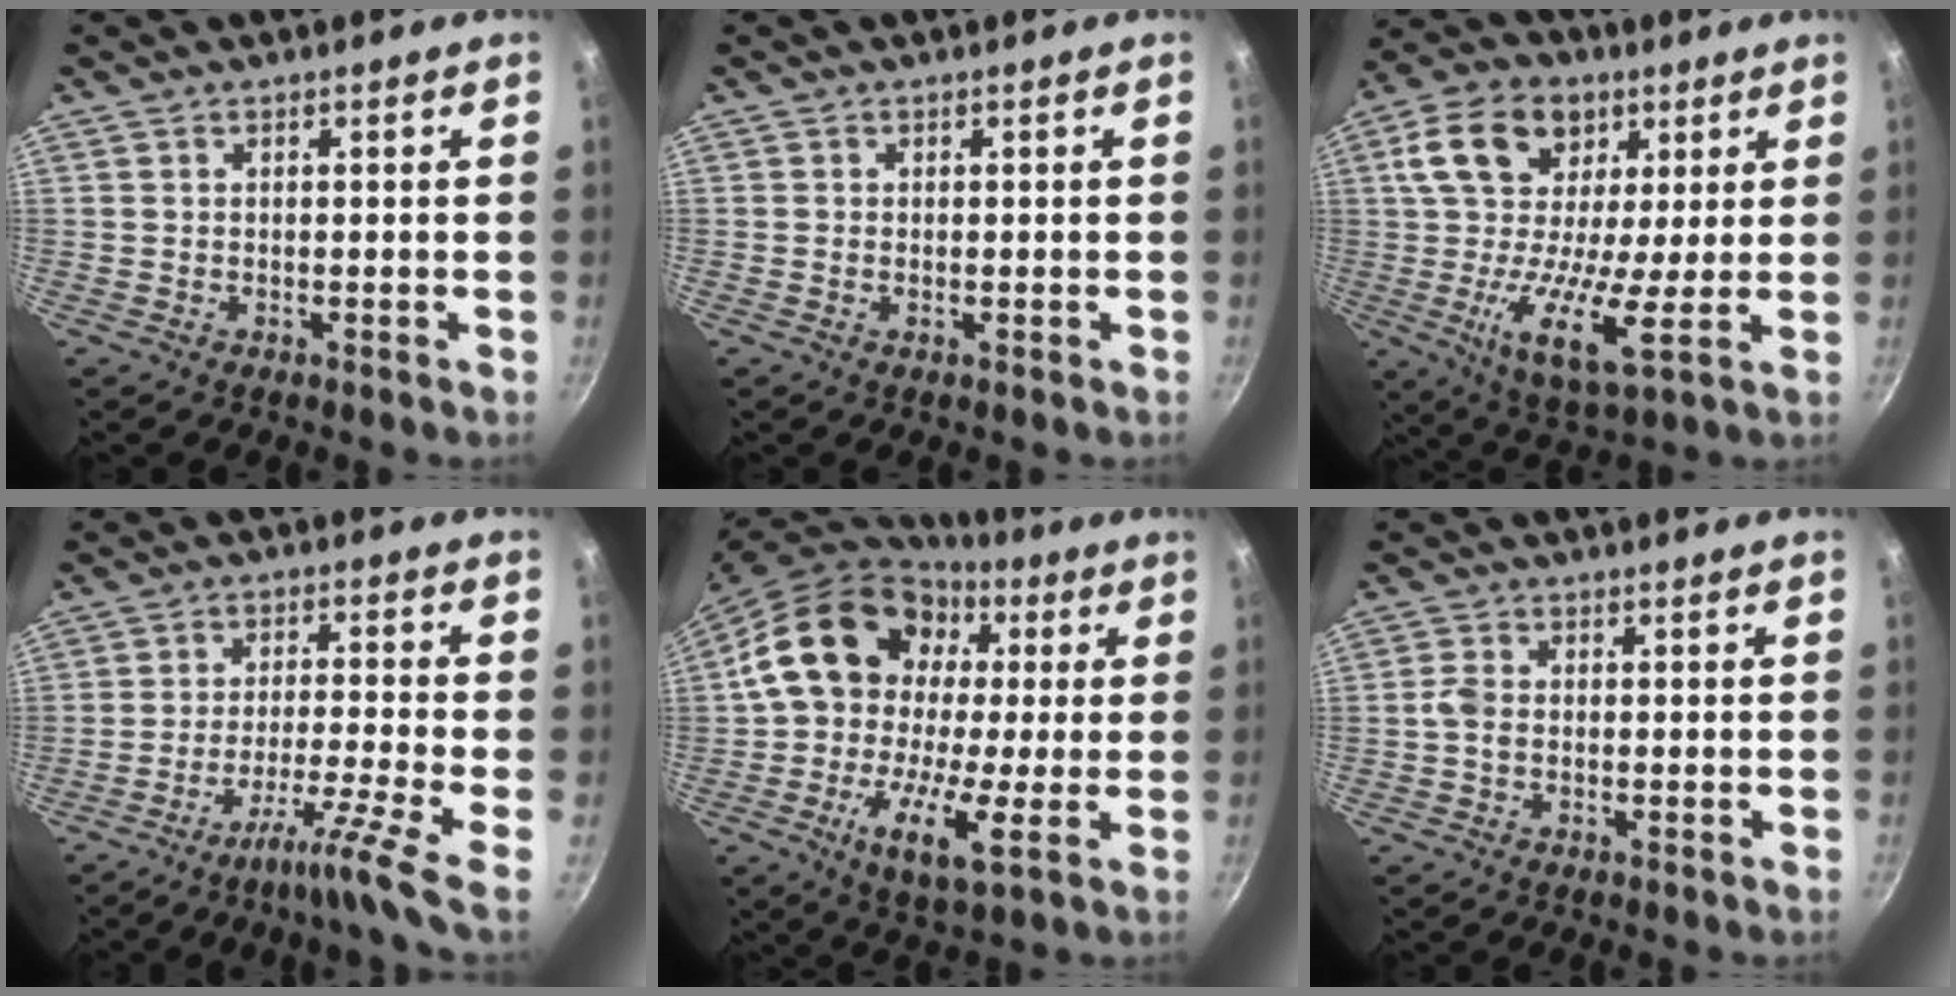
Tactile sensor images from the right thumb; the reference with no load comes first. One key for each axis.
{"total": 0.5, "fx": -0.1, "fy": 0.3, "fz": 0.4, "tx": -0.008, "ty": 0.000, "tz": -0.002}
{"total": 17.4, "fx": 3.8, "fy": 10.4, "fz": 13.5, "tx": -0.224, "ty": -0.009, "tz": 0.045}
{"total": 10.5, "fx": -6.2, "fy": -0.8, "fz": 8.5, "tx": -0.144, "ty": 0.027, "tz": -0.111}
{"total": 21.6, "fx": 2.1, "fy": 13.9, "fz": 16.4, "tx": -0.274, "ty": 0.026, "tz": 0.020}
{"total": 2.4, "fx": -0.5, "fy": 1.6, "fz": 1.8, "tx": -0.041, "ty": 0.010, "tz": -0.015}